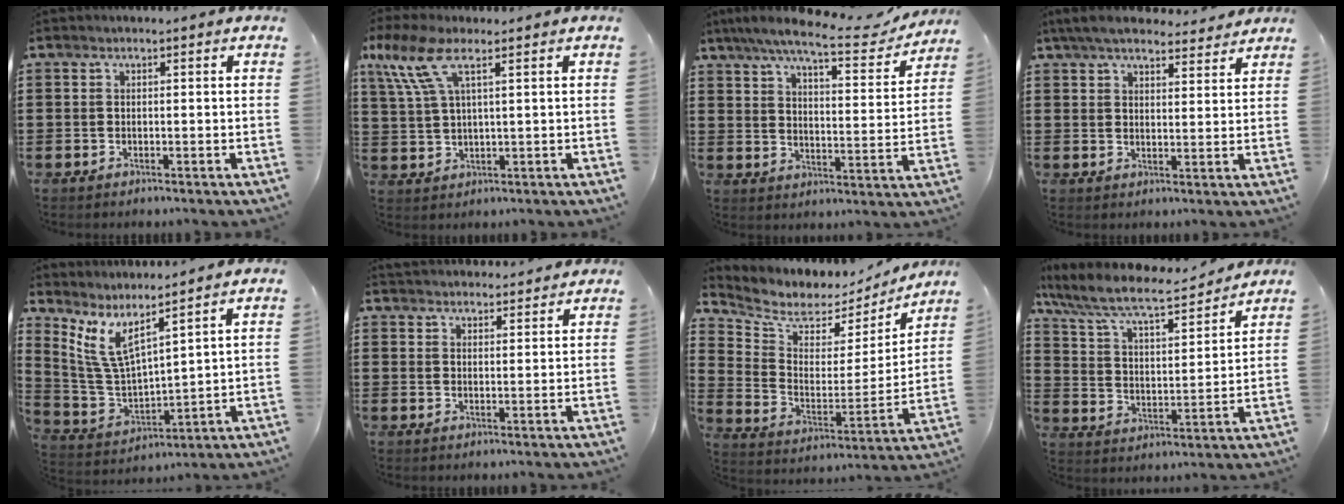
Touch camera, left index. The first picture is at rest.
{"total": 7.6, "force": [3.9, 2.2, 6.2], "torque": [-0.145, 0.006, 0.068]}
{"total": 9.1, "force": [7.6, 0.9, 5.0], "torque": [-0.109, -0.040, 0.125]}
{"total": 5.7, "force": [5.1, 1.3, 2.2], "torque": [-0.059, -0.014, 0.094]}
{"total": 7.3, "force": [5.0, 1.9, 5.0], "torque": [-0.125, -0.032, 0.088]}
{"total": 3.0, "force": [2.9, 0.3, -0.2], "torque": [-0.005, -0.009, 0.056]}
{"total": 5.8, "force": [5.1, 2.7, 0.6], "torque": [-0.047, -0.047, 0.085]}
{"total": 8.5, "force": [7.2, 1.3, 4.3], "torque": [-0.114, -0.041, 0.117]}